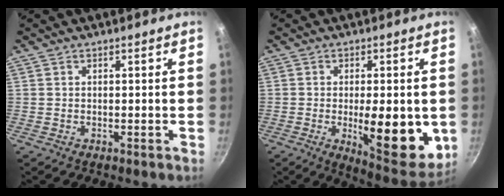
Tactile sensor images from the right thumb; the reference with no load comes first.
{"total": 15.2, "force": [-2.2, 5.6, 14.0], "torque": [-0.160, -0.015, -0.021]}